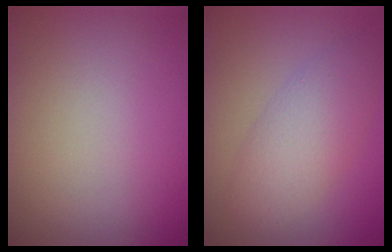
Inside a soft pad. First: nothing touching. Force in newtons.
{"total": 4.3, "press": 4.3, "slide": 0.3}